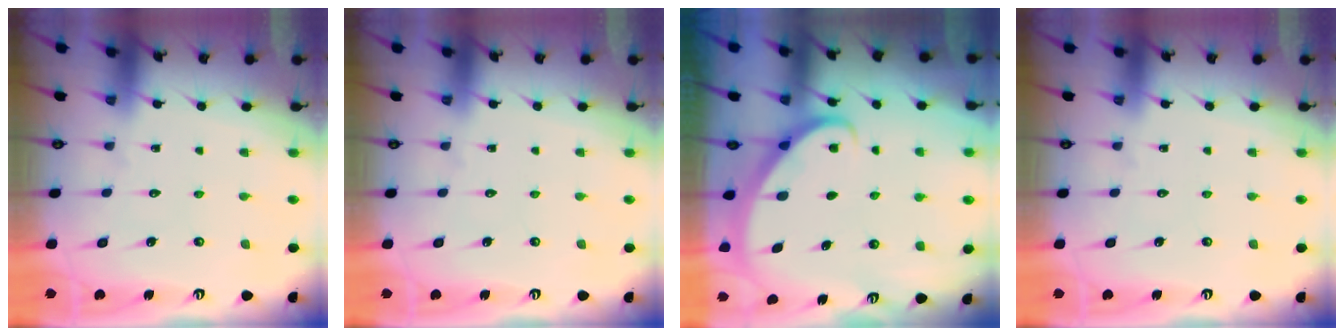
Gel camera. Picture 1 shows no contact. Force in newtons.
{"total": 0.0}
{"total": 2.9, "press": 2.9, "slide": 0.2}
{"total": 0.0}